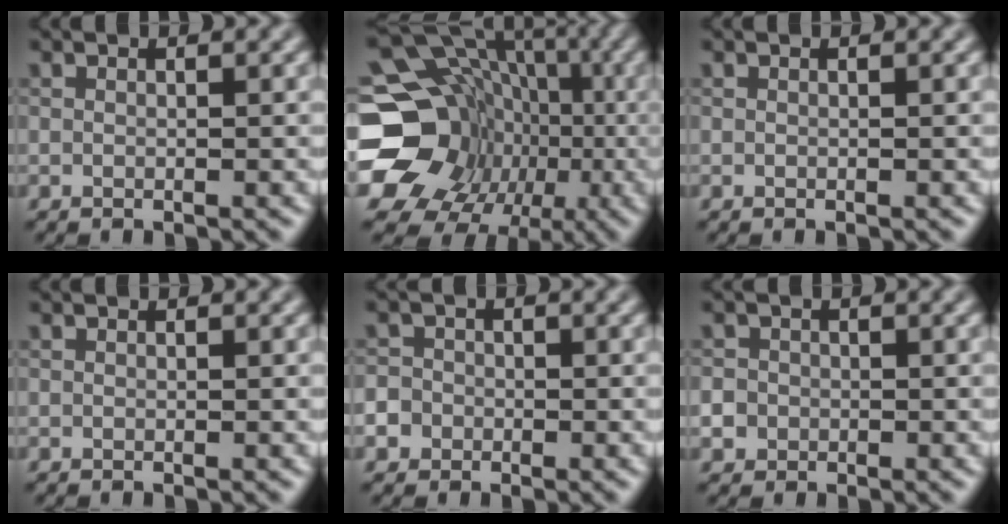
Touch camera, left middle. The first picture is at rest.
{"total": 21.2, "force": [-4.9, 18.7, 8.5], "torque": [-0.161, -0.017, -0.103]}
{"total": 0.0}
{"total": 0.0}
{"total": 4.6, "force": [-2.2, 3.9, 1.0], "torque": [-0.007, -0.001, -0.060]}
{"total": 3.8, "force": [-1.4, 3.4, 1.0], "torque": [-0.006, 0.000, -0.042]}